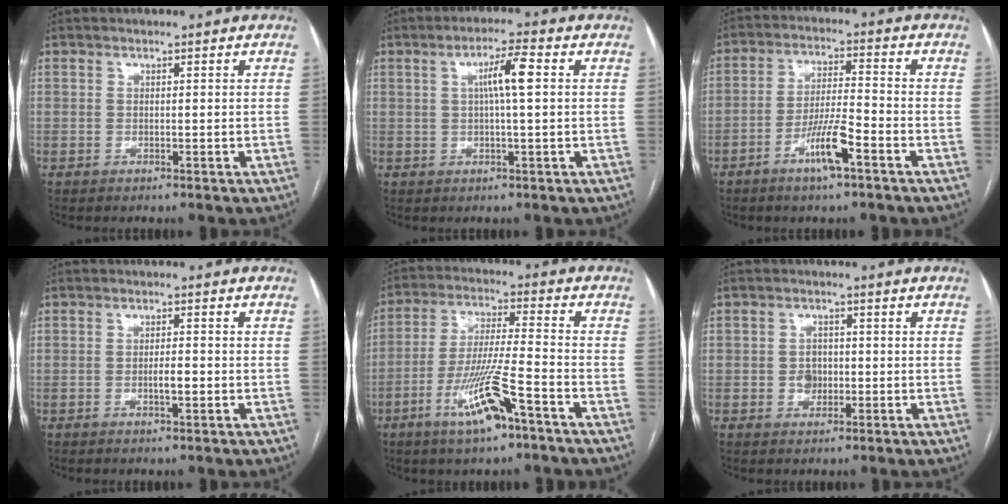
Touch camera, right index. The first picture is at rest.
{"total": 5.4, "force": [1.0, 0.1, 5.3], "torque": [-0.095, 0.009, 0.017]}
{"total": 7.6, "force": [-4.1, 0.8, 6.4], "torque": [-0.123, -0.001, -0.075]}
{"total": 2.4, "force": [-0.6, 0.6, 2.3], "torque": [-0.040, 0.001, -0.010]}
{"total": 11.8, "force": [-6.2, 1.1, 10.0], "torque": [-0.195, -0.012, -0.113]}
{"total": 2.9, "force": [-0.4, 2.4, 1.6], "torque": [-0.018, 0.006, -0.003]}